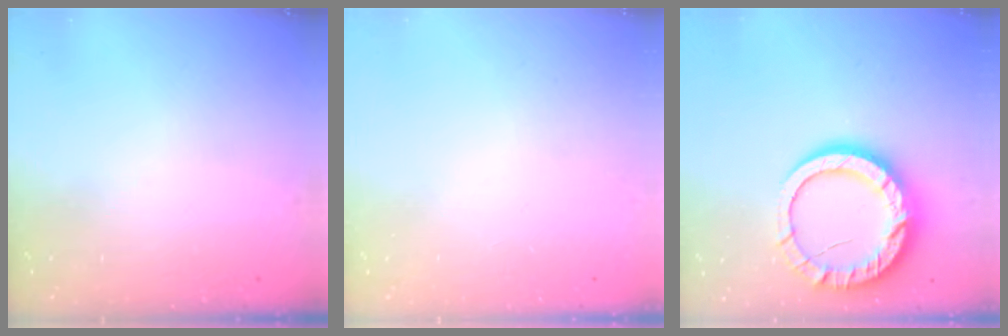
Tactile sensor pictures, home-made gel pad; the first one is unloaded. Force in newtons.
{"total": 0.0}
{"total": 16.7, "press": 16.6, "slide": 1.4}